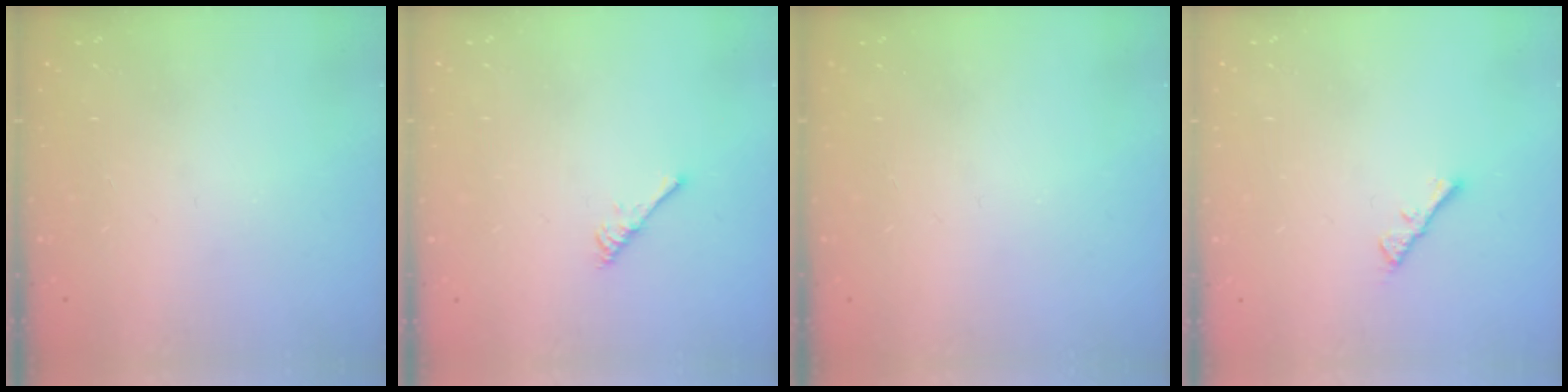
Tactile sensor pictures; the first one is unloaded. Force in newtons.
{"total": 2.9, "press": 2.9, "slide": 0.5}
{"total": 0.0}
{"total": 2.3, "press": 2.2, "slide": 0.4}